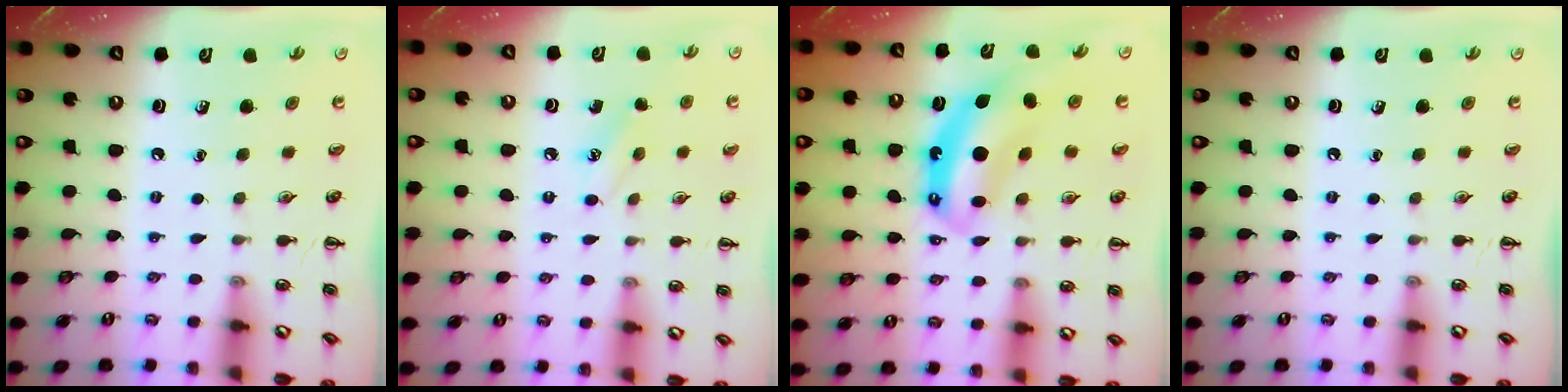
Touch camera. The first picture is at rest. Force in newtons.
{"total": 8.4, "press": 8.1, "slide": 2.3}
{"total": 7.8, "press": 7.6, "slide": 2.0}
{"total": 0.0}